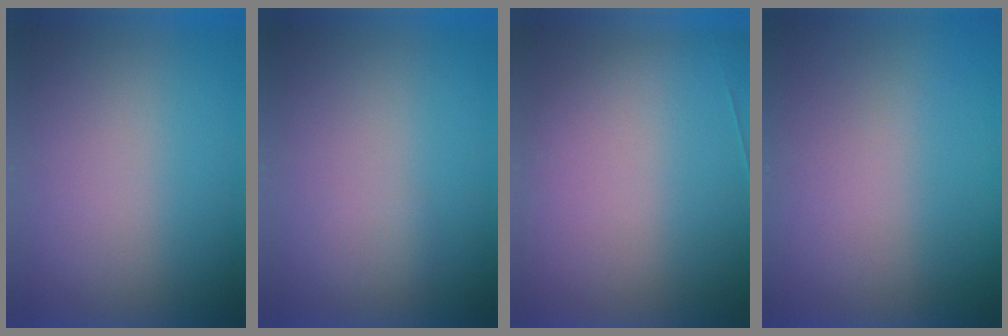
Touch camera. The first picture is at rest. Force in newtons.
{"total": 1.1}
{"total": 2.6}
{"total": 5.0}